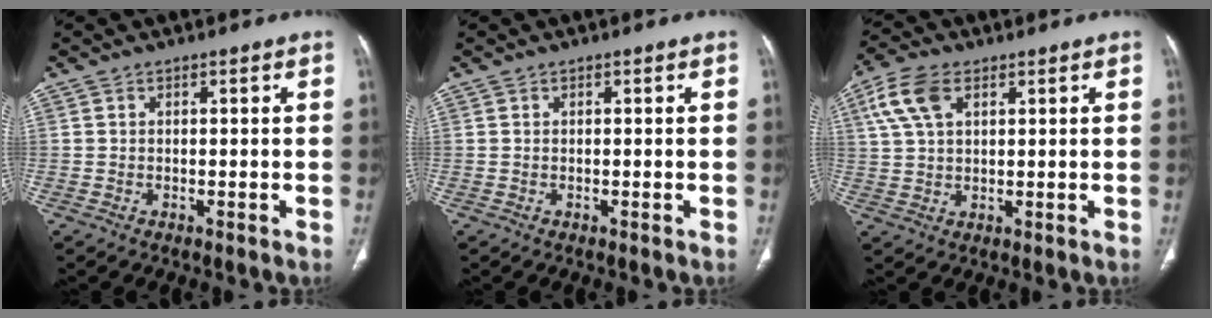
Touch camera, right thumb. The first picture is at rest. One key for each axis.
{"total": 0.0}
{"total": 8.1, "fx": 3.4, "fy": 4.5, "fz": 5.8, "tx": -0.125, "ty": 0.008, "tz": 0.067}